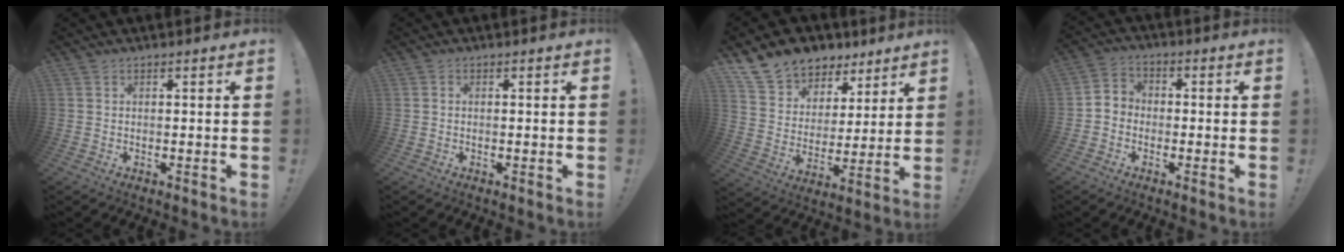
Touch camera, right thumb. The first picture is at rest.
{"total": 0.6, "force": [-0.4, 0.4, 0.0], "torque": [0.001, 0.001, -0.007]}
{"total": 11.7, "force": [8.5, 7.7, 2.2], "torque": [-0.049, -0.062, 0.167]}
{"total": 4.8, "force": [-2.7, 3.8, 1.2], "torque": [-0.020, 0.023, -0.049]}